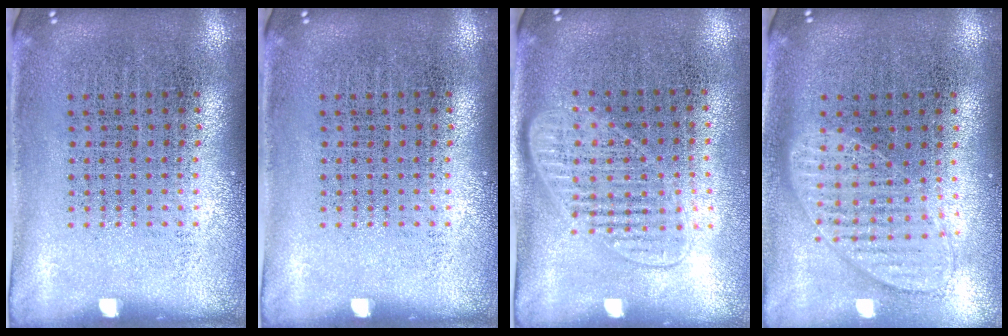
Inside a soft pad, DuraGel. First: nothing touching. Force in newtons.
{"total": 0.0}
{"total": 1.4, "press": 1.2, "slide": 0.6}
{"total": 1.0, "press": 1.0, "slide": 0.2}